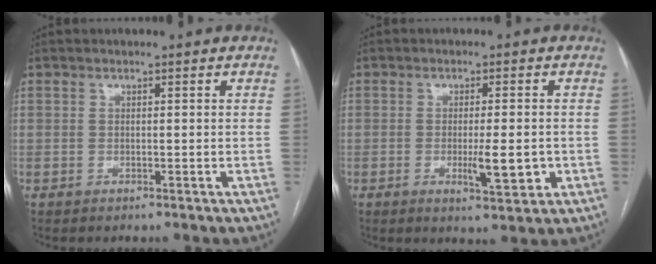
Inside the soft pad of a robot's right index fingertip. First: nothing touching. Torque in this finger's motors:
{"motor_torque": [0.69, 0.59, 0.20, 0.04]}